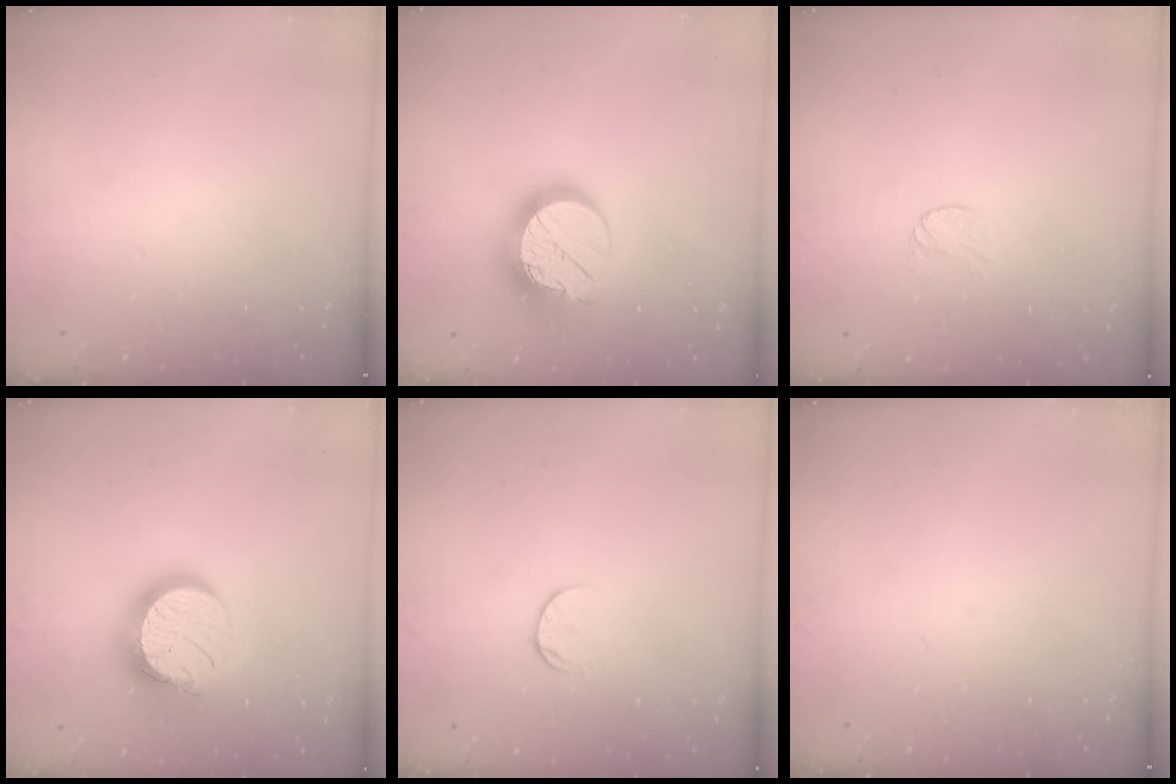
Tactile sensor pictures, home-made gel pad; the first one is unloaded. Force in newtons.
{"total": 13.9, "press": 13.9, "slide": 1.0}
{"total": 3.6, "press": 3.6, "slide": 0.3}
{"total": 14.4, "press": 14.3, "slide": 1.7}
{"total": 6.8, "press": 6.7, "slide": 0.8}
{"total": 0.0}